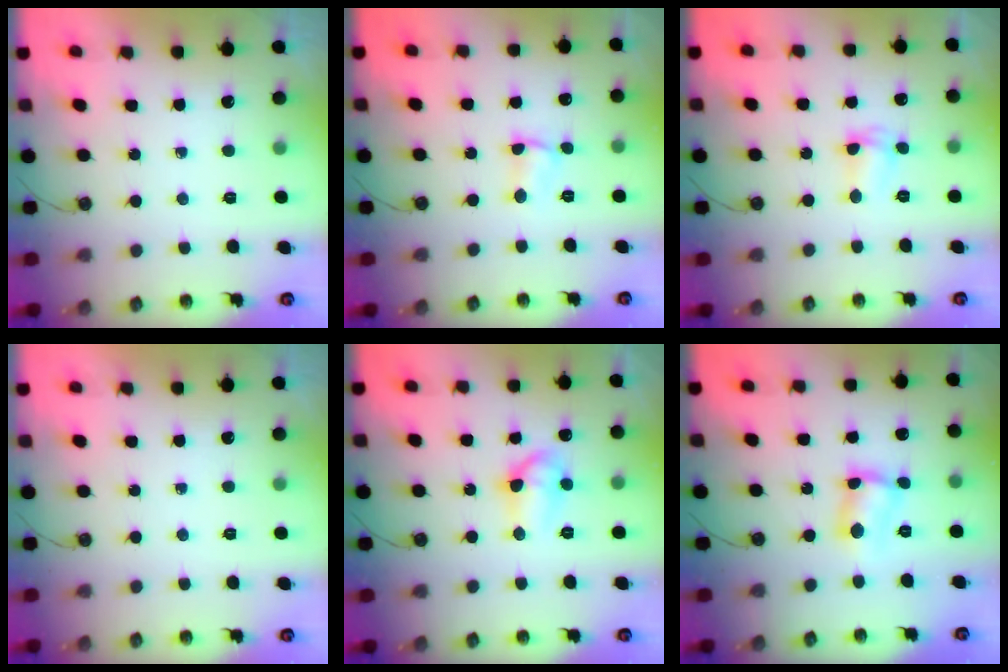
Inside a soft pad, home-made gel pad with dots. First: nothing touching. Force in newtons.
{"total": 3.4, "press": 3.3, "slide": 0.4}
{"total": 3.1, "press": 3.1, "slide": 0.5}
{"total": 0.0}
{"total": 8.4, "press": 8.3, "slide": 0.9}
{"total": 6.3, "press": 6.3, "slide": 0.3}